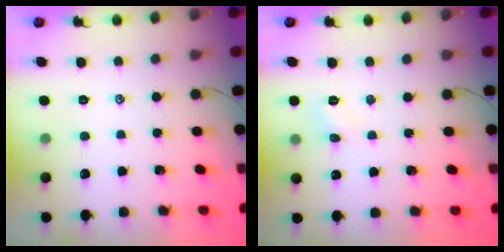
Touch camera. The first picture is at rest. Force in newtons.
{"total": 5.1, "press": 4.9, "slide": 1.6}